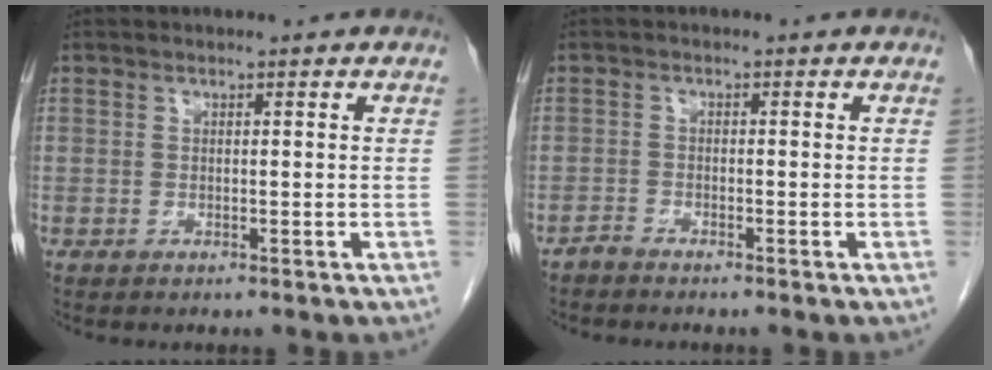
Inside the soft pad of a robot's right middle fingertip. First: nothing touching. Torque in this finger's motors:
{"motor_torque": [-0.18, 0.20, -0.02, -0.01]}